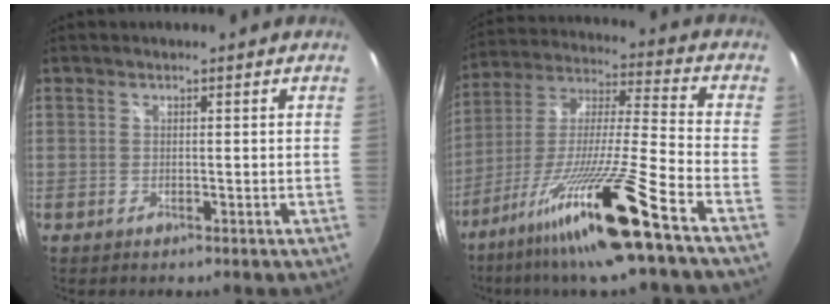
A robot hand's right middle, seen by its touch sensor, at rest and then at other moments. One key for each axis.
{"total": 20.3, "fx": -13.7, "fy": -1.6, "fz": 14.9, "tx": -0.277, "ty": -0.045, "tz": -0.240}